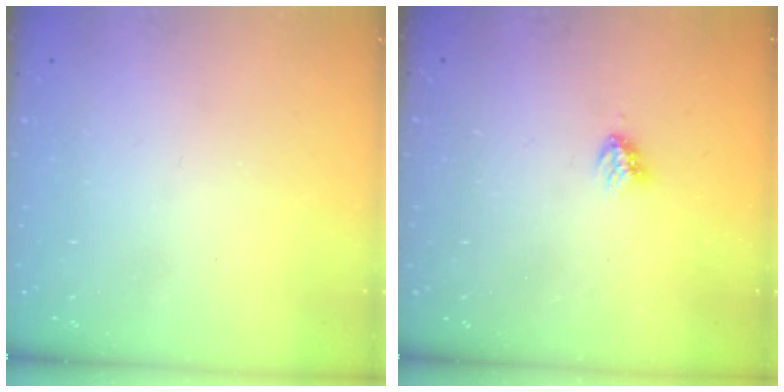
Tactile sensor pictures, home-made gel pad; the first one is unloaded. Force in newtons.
{"total": 3.1, "press": 3.1, "slide": 0.2}